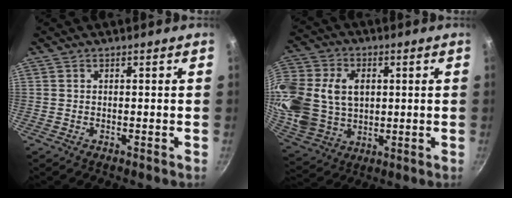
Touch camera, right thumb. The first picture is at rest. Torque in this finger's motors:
{"motor_torque": [2.43, 2.57, 1.32, 0.44, 0.24]}